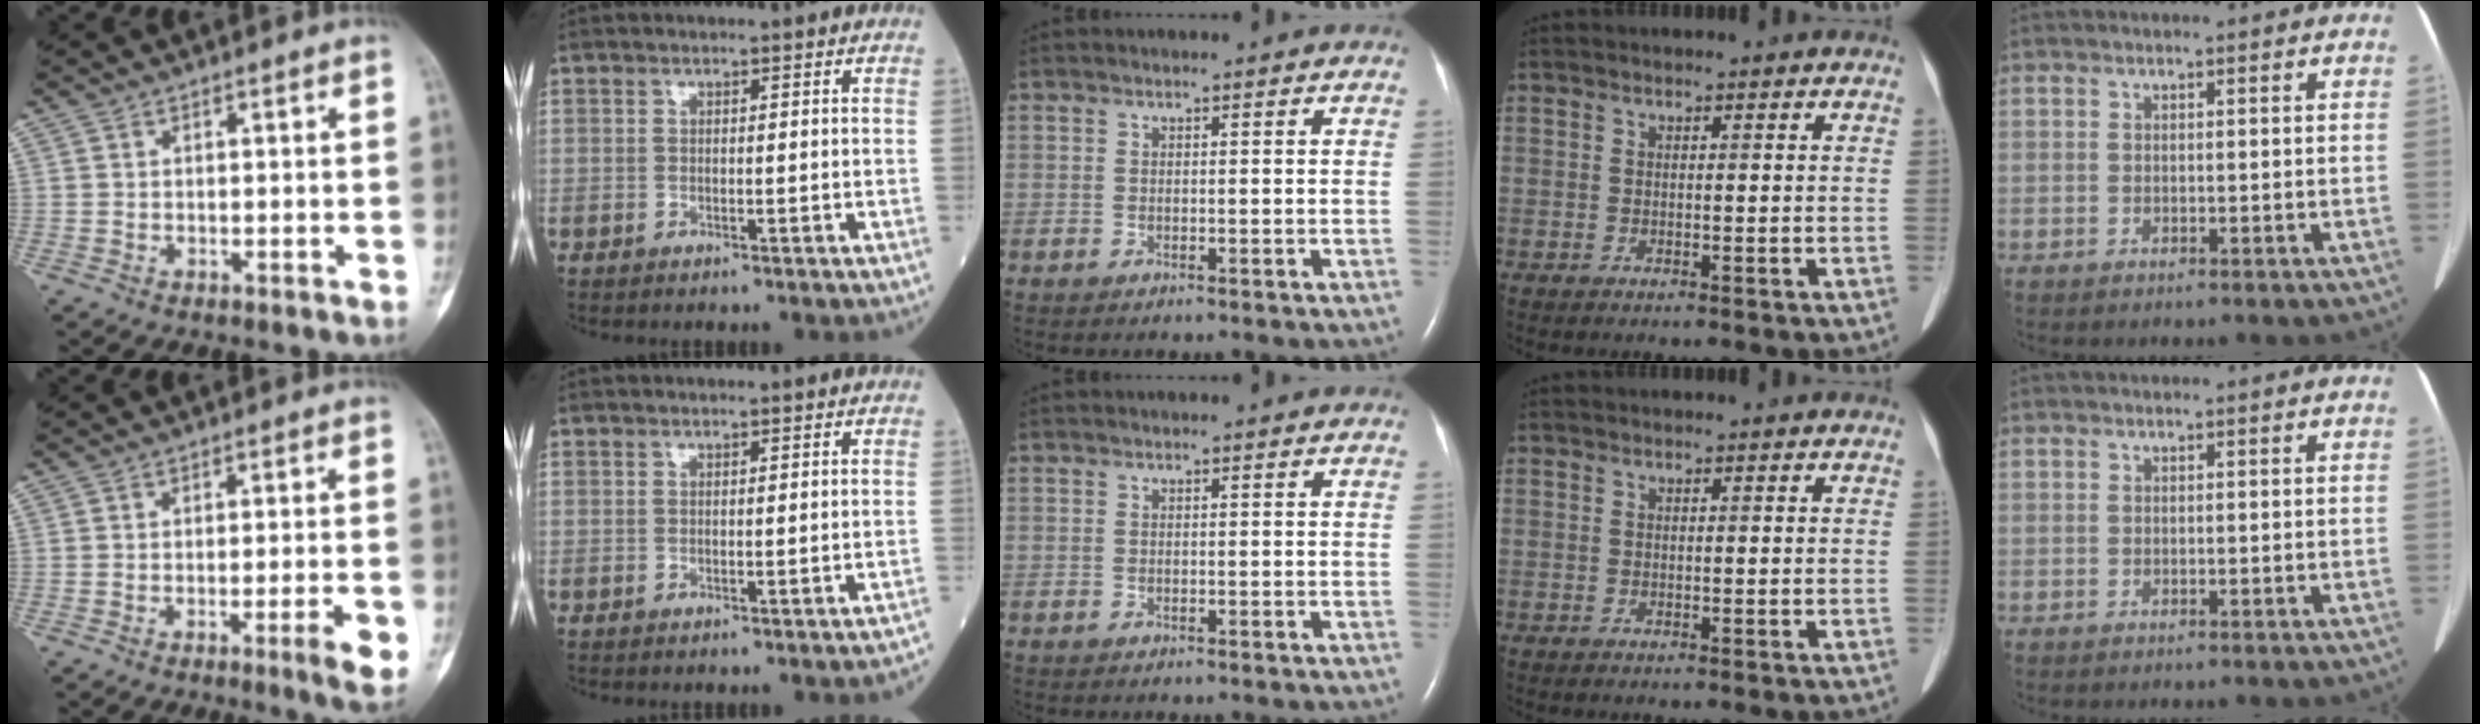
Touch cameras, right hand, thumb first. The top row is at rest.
{"thumb": {"total": 5.6, "force": [-2.2, 0.4, 5.1], "torque": [-0.073, -0.001, -0.030]}, "index": {"total": 0.8, "force": [-0.6, 0.0, 0.5], "torque": [-0.006, 0.001, -0.004]}}